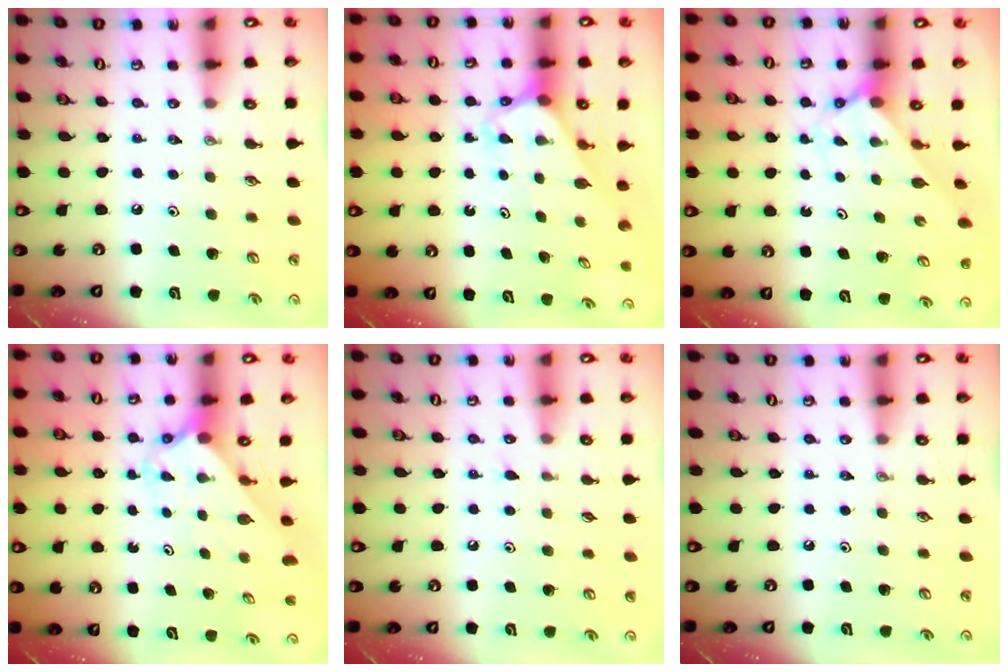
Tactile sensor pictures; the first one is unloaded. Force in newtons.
{"total": 2.8, "press": 2.8, "slide": 0.2}
{"total": 2.6, "press": 2.6, "slide": 0.3}
{"total": 2.3, "press": 2.3, "slide": 0.2}
{"total": 4.9, "press": 4.9, "slide": 0.4}
{"total": 0.0}